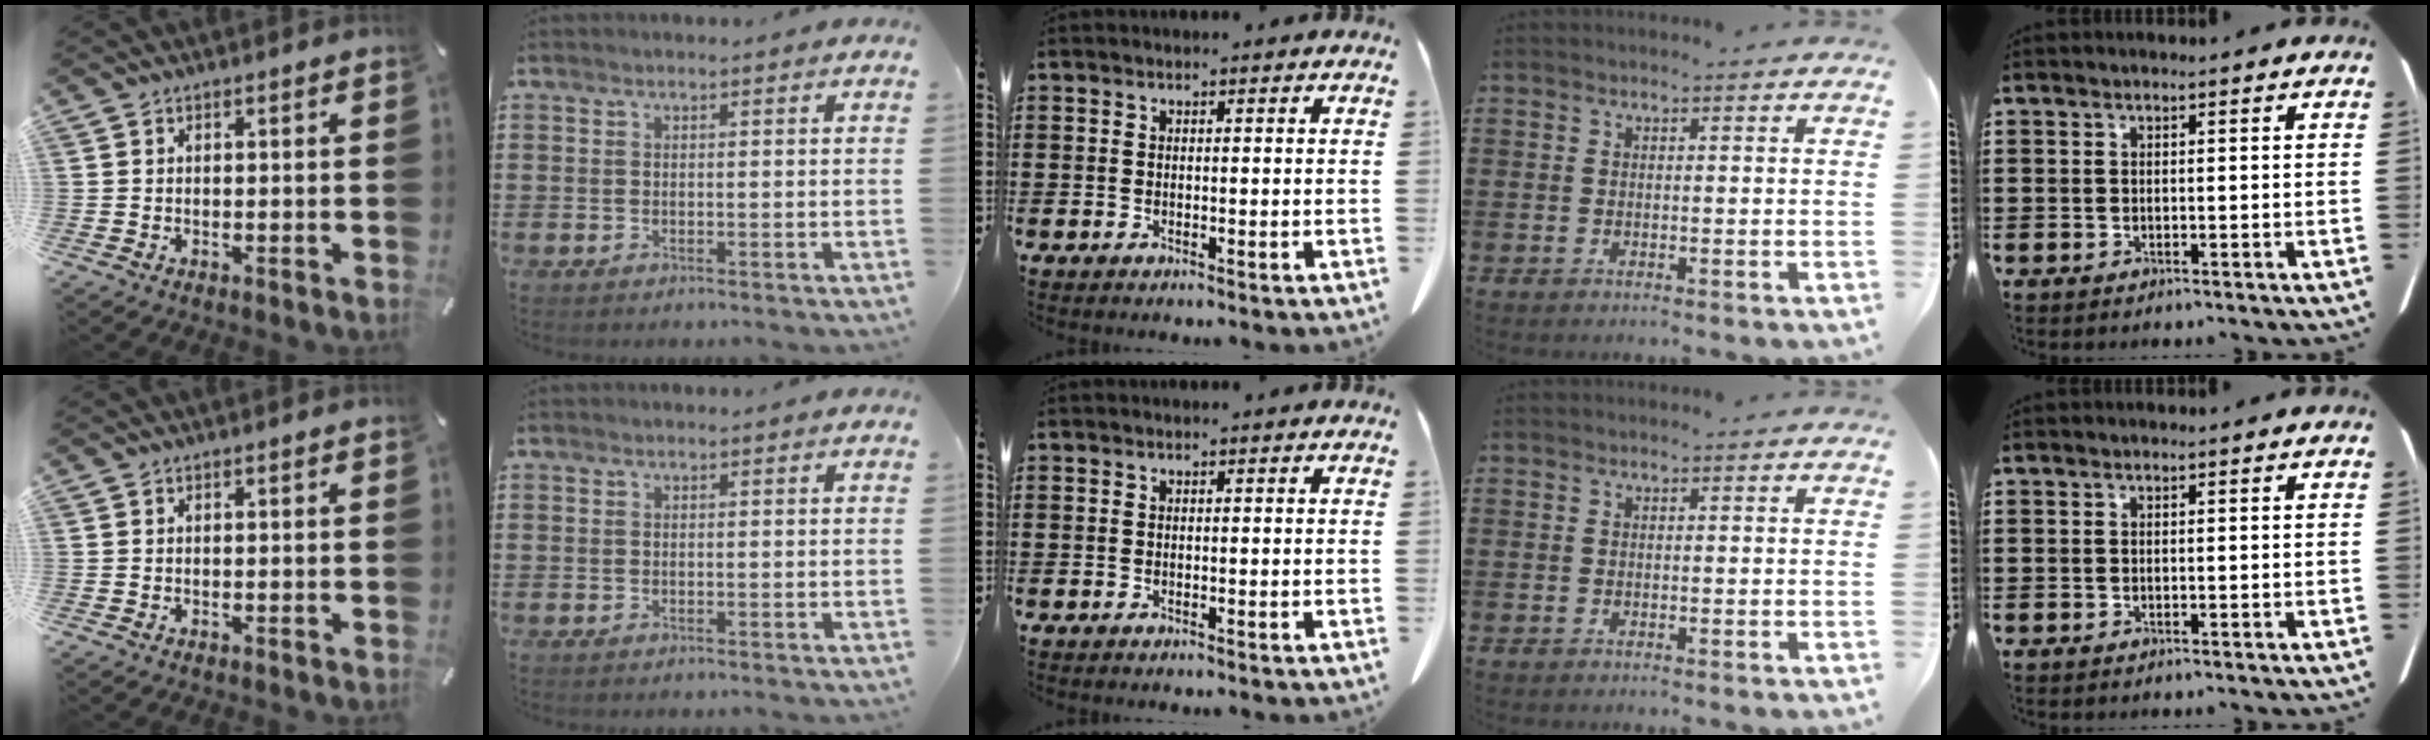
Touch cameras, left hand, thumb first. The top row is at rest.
{}